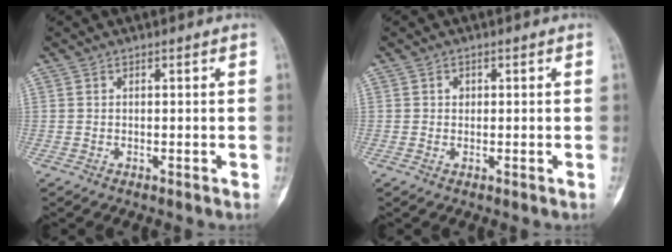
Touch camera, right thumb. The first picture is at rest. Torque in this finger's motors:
{"motor_torque": [0.00, 0.24, 0.16, -0.06, 0.03]}